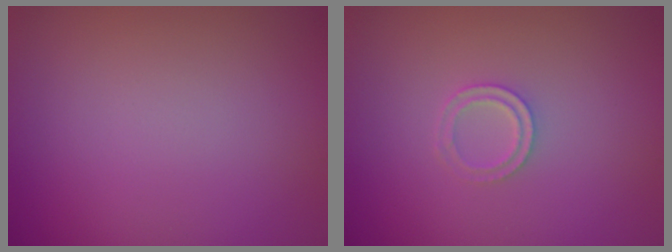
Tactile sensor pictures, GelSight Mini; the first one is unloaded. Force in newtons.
{"total": 1.4, "press": 1.4, "slide": 0.3}